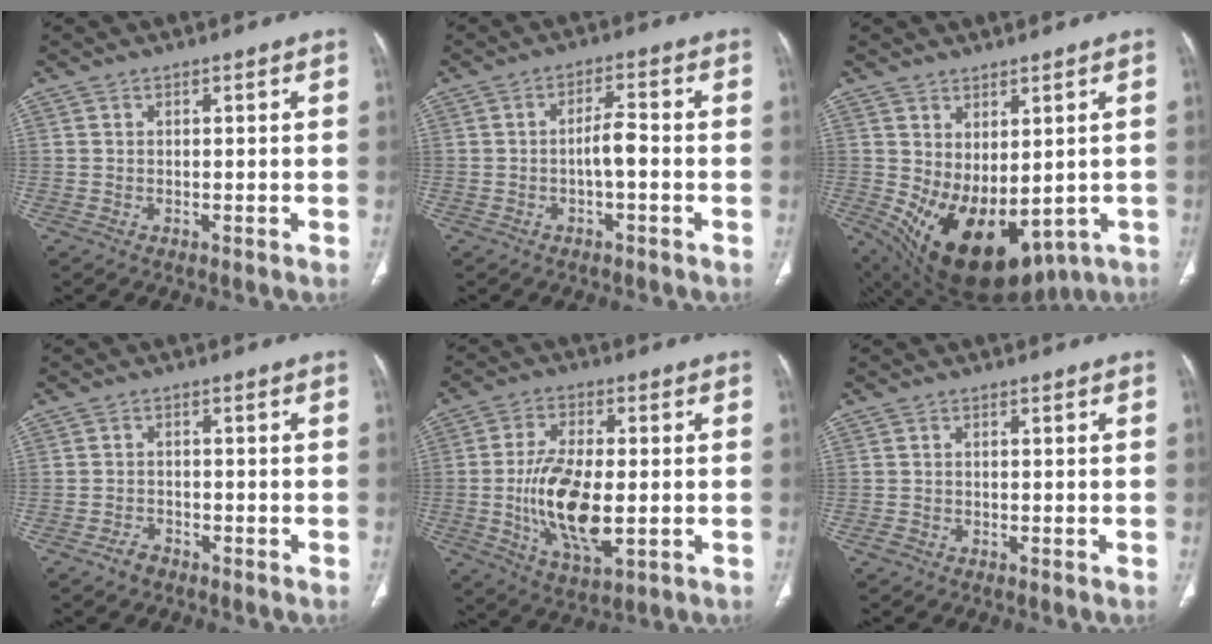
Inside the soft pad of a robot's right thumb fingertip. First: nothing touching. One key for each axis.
{"total": 3.7, "fx": -1.0, "fy": 1.0, "fz": 3.4, "tx": -0.060, "ty": 0.017, "tz": -0.019}
{"total": 17.5, "fx": -4.0, "fy": 10.2, "fz": 13.6, "tx": -0.216, "ty": -0.010, "tz": -0.023}
{"total": 2.4, "fx": -1.9, "fy": 1.3, "fz": 0.7, "tx": -0.016, "ty": 0.013, "tz": -0.030}
{"total": 14.4, "fx": -1.8, "fy": 6.6, "fz": 12.7, "tx": -0.237, "ty": -0.009, "tz": -0.027}
{"total": 1.2, "fx": -0.8, "fy": 0.8, "fz": 0.3, "tx": -0.007, "ty": 0.003, "tz": -0.017}